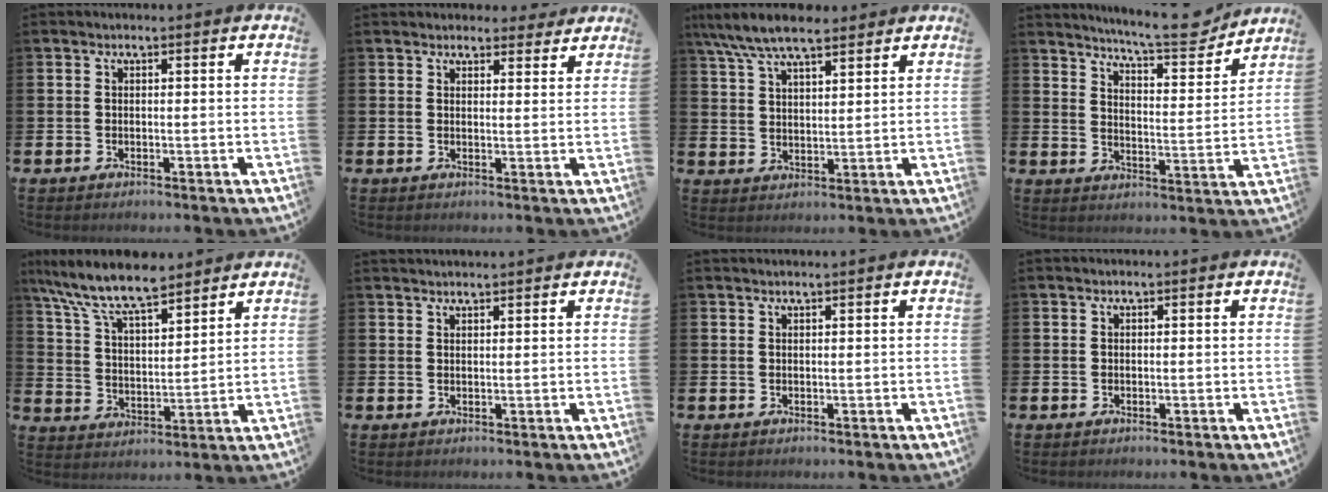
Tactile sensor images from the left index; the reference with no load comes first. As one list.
[{"total": 2.8, "force": [2.7, 0.8, 0.0], "torque": [0.001, -0.011, 0.048]}, {"total": 8.0, "force": [7.1, 1.8, 3.3], "torque": [-0.090, -0.017, 0.131]}, {"total": 8.3, "force": [7.9, 0.5, 2.7], "torque": [-0.061, -0.052, 0.136]}, {"total": 9.7, "force": [8.5, 2.3, 4.1], "torque": [-0.116, -0.036, 0.153]}, {"total": 1.5, "force": [1.5, 0.1, 0.1], "torque": [-0.002, -0.003, 0.028]}, {"total": 0.0}, {"total": 0.0}]